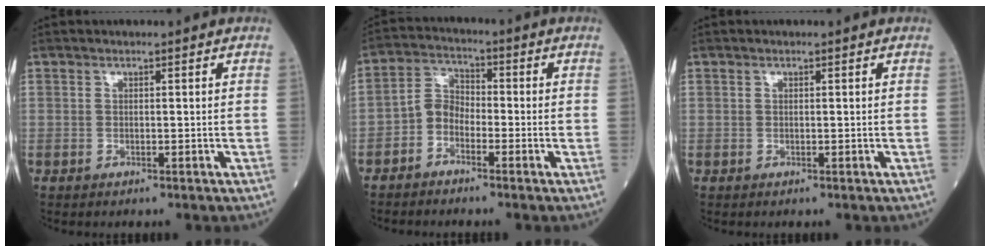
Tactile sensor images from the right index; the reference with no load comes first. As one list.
[{"total": 3.9, "force": [-2.2, 2.7, 1.8], "torque": [-0.023, 0.013, -0.052]}, {"total": 0.0}]